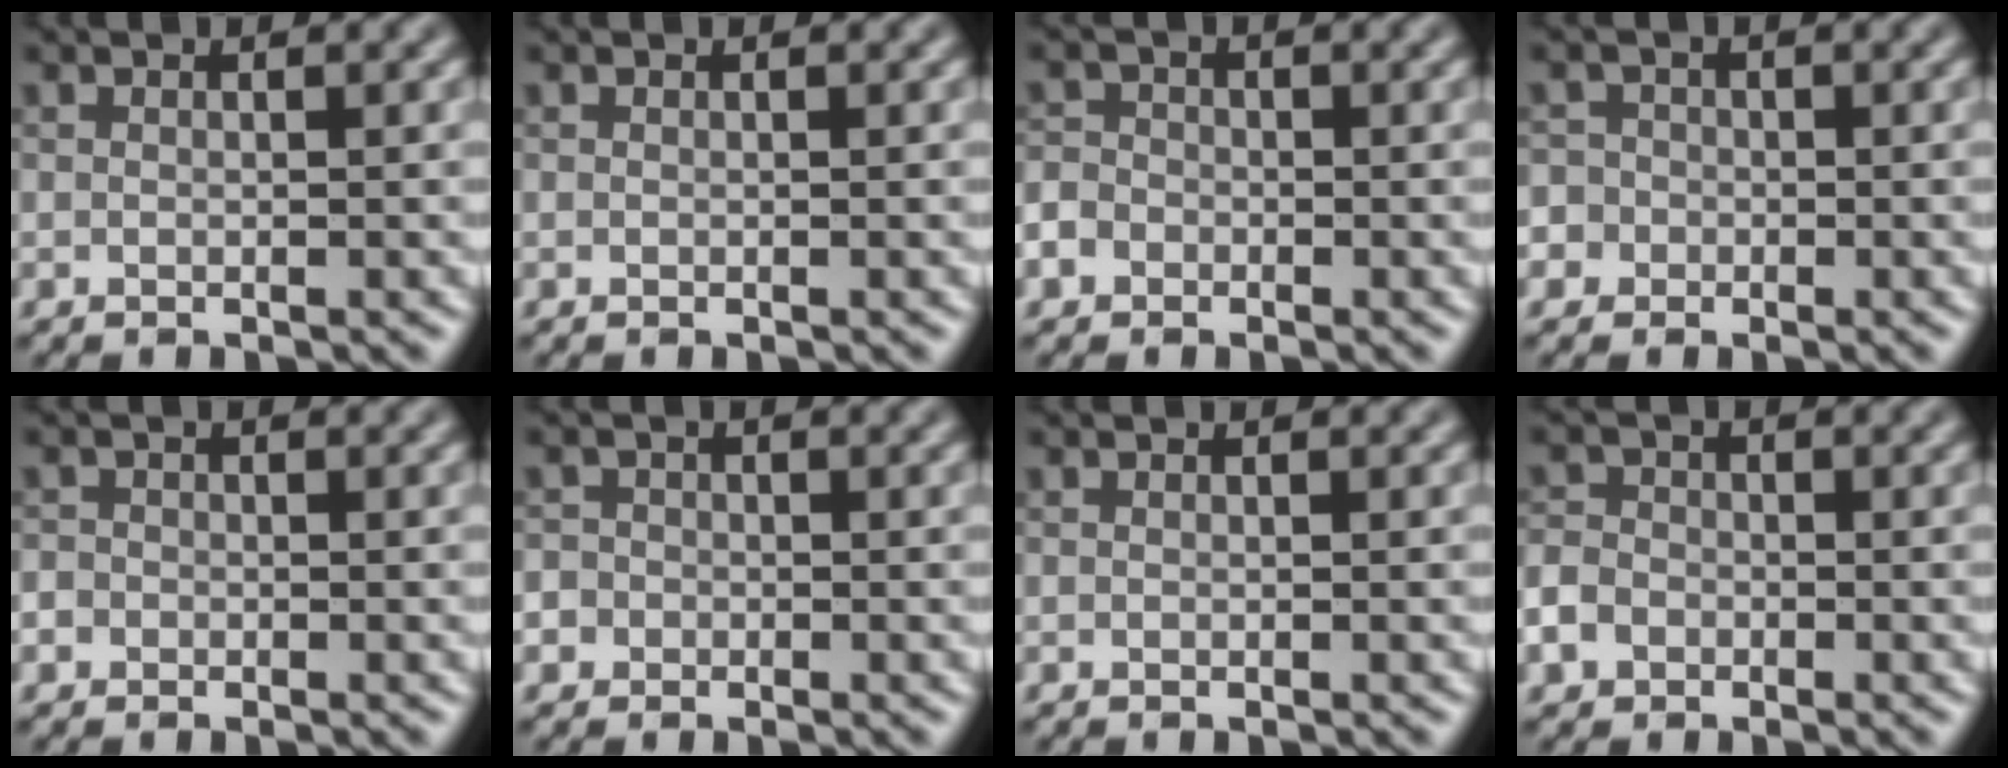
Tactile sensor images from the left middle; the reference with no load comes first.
{"total": 0.0}
{"total": 2.3, "force": [-1.6, 1.6, 0.4], "torque": [-0.006, 0.003, -0.025]}
{"total": 3.0, "force": [-1.3, 2.8, 0.3], "torque": [0.014, 0.015, -0.043]}
{"total": 1.1, "force": [-0.8, 0.7, -0.2], "torque": [0.000, -0.001, -0.006]}
{"total": 1.9, "force": [-1.0, 1.6, 0.1], "torque": [0.005, 0.010, -0.024]}
{"total": 0.0}
{"total": 2.5, "force": [-1.5, 1.9, 0.7], "torque": [-0.016, -0.001, -0.025]}